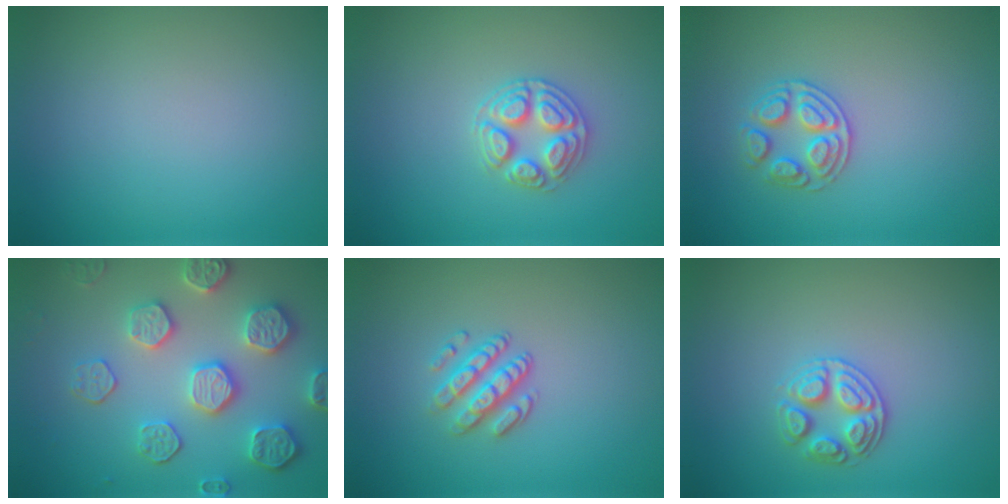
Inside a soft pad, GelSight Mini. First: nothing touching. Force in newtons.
{"total": 2.8, "press": 2.7, "slide": 0.9}
{"total": 2.6, "press": 2.5, "slide": 0.8}
{"total": 5.6, "press": 5.1, "slide": 2.2}
{"total": 2.9, "press": 2.3, "slide": 1.6}
{"total": 2.6, "press": 2.6, "slide": 0.4}